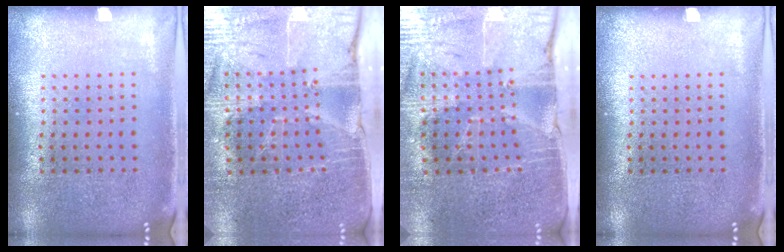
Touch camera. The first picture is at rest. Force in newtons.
{"total": 4.2, "press": 3.8, "slide": 1.9}
{"total": 4.2, "press": 3.8, "slide": 1.9}
{"total": 0.0}